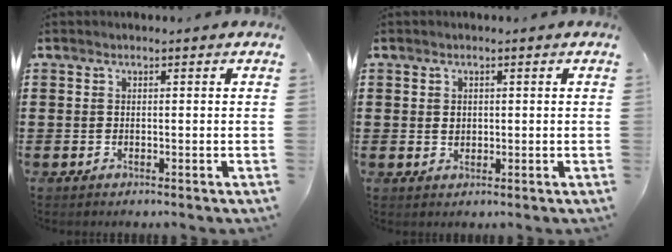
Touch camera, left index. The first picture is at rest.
{"total": 1.3, "force": [0.2, 1.1, 0.6], "torque": [-0.016, 0.007, 0.004]}